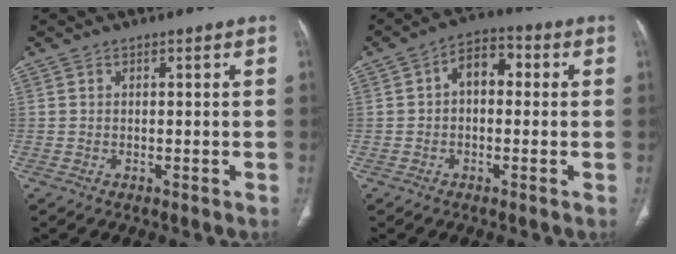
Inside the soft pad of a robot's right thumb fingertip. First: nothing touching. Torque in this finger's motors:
{"motor_torque": [1.60, 3.10, 0.55, -0.39, 0.00]}